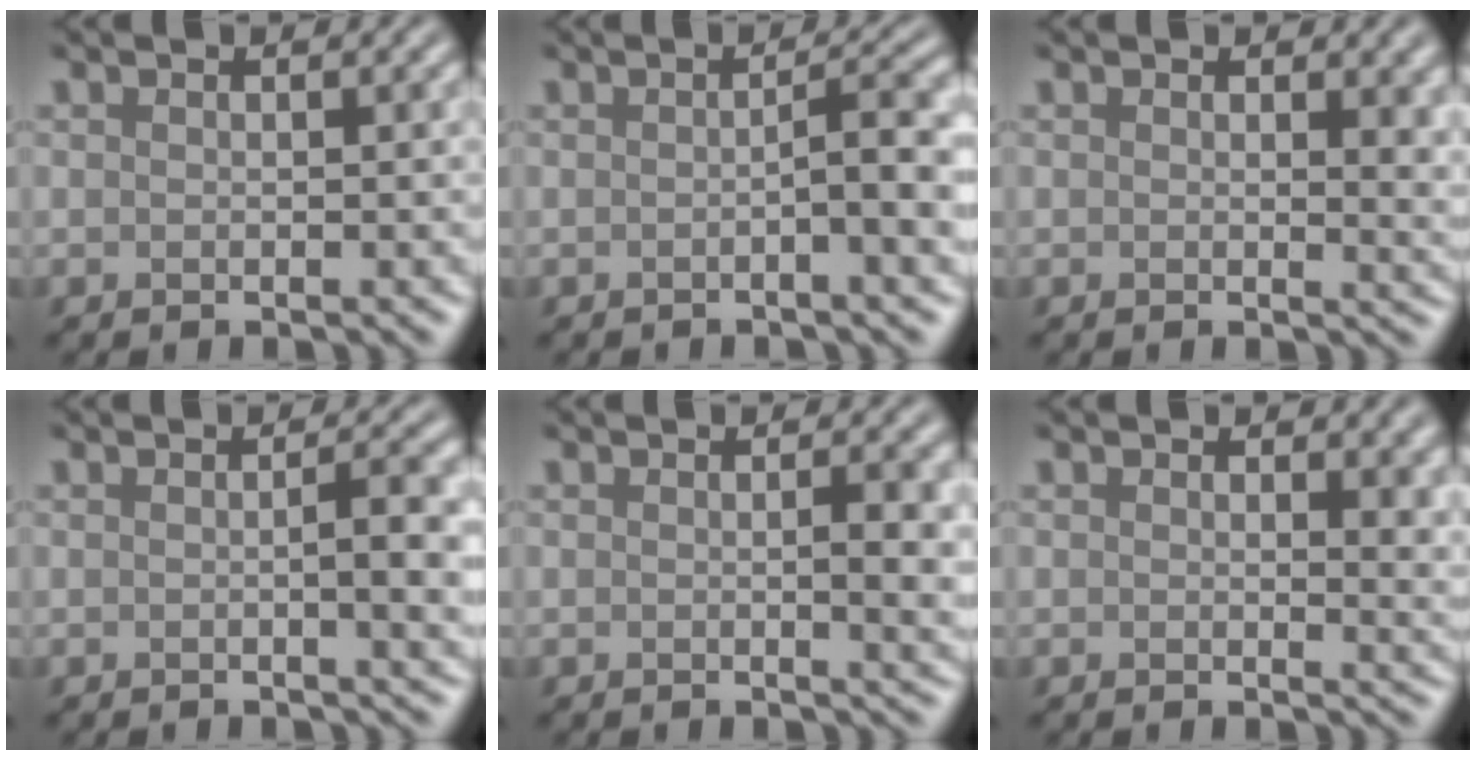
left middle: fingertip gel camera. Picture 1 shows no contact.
{"total": 4.0, "force": [-0.5, 0.8, 3.8], "torque": [-0.051, 0.008, -0.015]}
{"total": 2.7, "force": [0.8, 1.1, 2.3], "torque": [-0.020, -0.004, 0.011]}
{"total": 3.6, "force": [-0.1, 0.8, 3.5], "torque": [-0.046, 0.003, -0.003]}
{"total": 2.7, "force": [0.0, 0.6, 2.6], "torque": [-0.033, -0.004, -0.001]}
{"total": 3.0, "force": [0.9, 1.4, 2.5], "torque": [-0.022, -0.005, 0.013]}